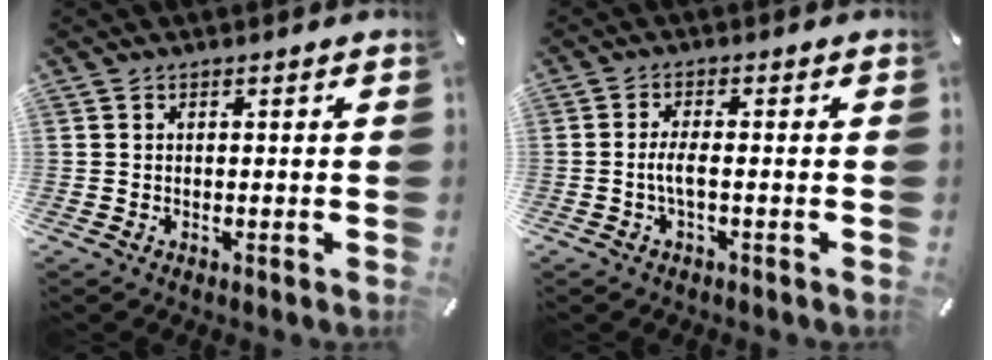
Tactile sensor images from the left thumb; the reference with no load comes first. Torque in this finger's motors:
{"motor_torque": [0.05, 0.03, 0.15, 0.12, 0.04]}